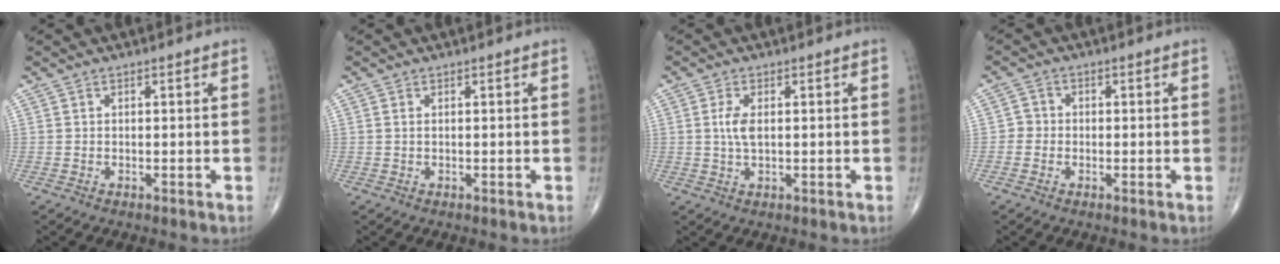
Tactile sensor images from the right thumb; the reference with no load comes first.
{"total": 0.5, "force": [0.2, 0.3, 0.4], "torque": [-0.011, 0.006, 0.004]}
{"total": 3.6, "force": [0.5, 1.6, 3.2], "torque": [-0.069, 0.000, 0.011]}
{"total": 2.3, "force": [-0.5, 2.2, 0.6], "torque": [0.005, 0.008, -0.017]}